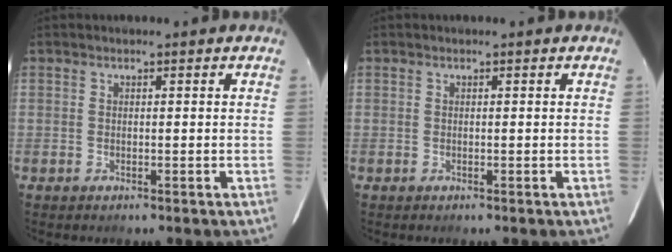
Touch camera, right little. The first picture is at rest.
{"total": 0.0}